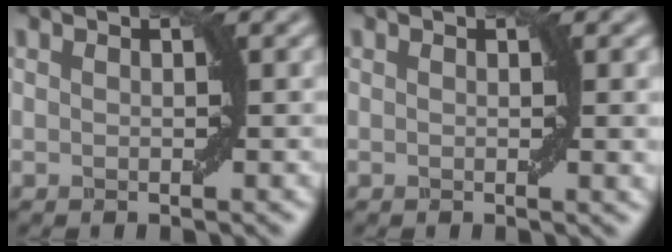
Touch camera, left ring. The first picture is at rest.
{"total": 1.3, "force": [0.2, 0.1, 1.3], "torque": [-0.014, -0.002, 0.003]}